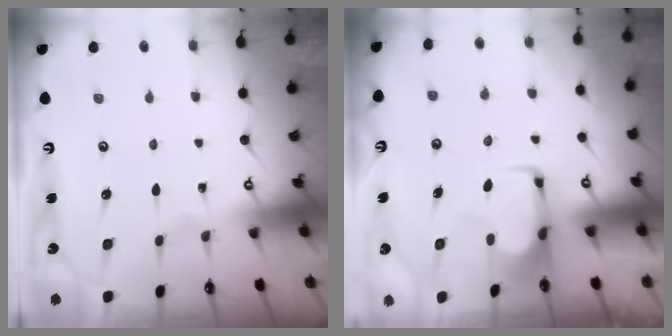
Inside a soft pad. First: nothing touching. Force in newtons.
{"total": 2.1, "press": 2.1, "slide": 0.4}